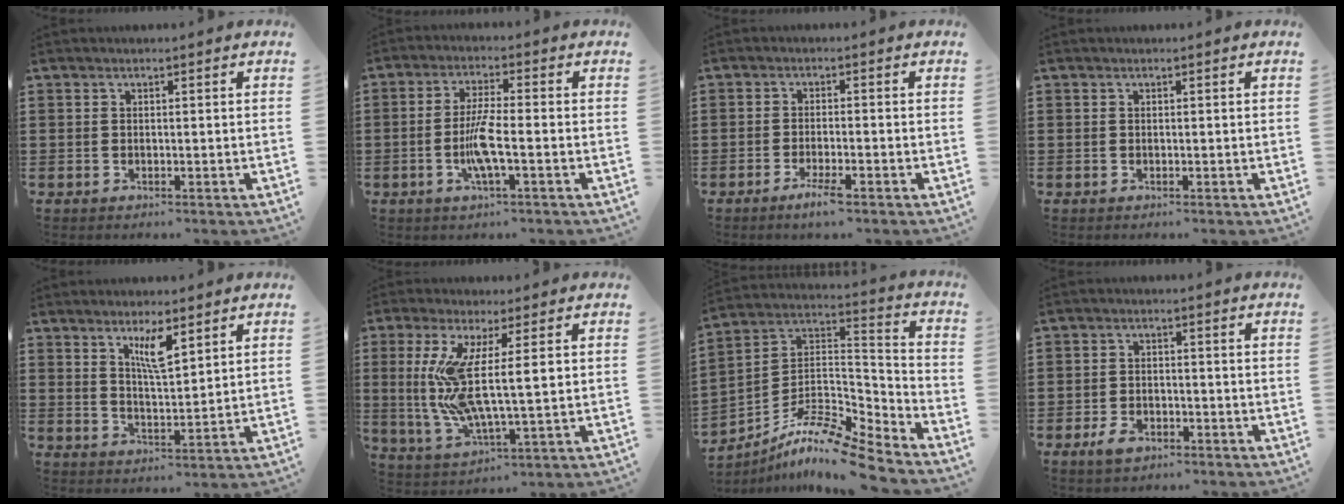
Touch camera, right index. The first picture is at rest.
{"total": 5.9, "force": [-1.7, 0.6, 5.7], "torque": [-0.118, -0.012, -0.036]}
{"total": 3.2, "force": [-2.0, 0.0, 2.6], "torque": [-0.054, -0.011, -0.037]}
{"total": 0.0}
{"total": 5.4, "force": [3.1, 1.3, 4.2], "torque": [-0.075, -0.001, 0.050]}
{"total": 10.1, "force": [1.6, 1.6, 9.8], "torque": [-0.213, -0.016, 0.023]}
{"total": 11.2, "force": [-9.4, 1.5, 5.9], "torque": [-0.115, 0.010, -0.189]}
{"total": 2.9, "force": [-1.9, 1.6, 1.6], "torque": [-0.037, 0.002, -0.041]}